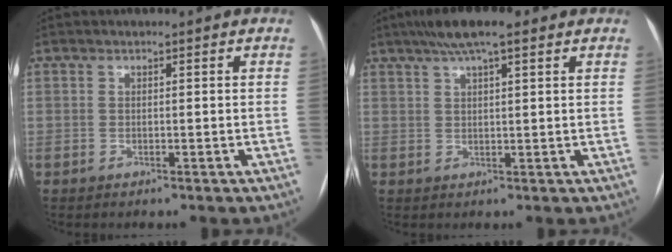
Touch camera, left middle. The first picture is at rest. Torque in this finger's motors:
{"motor_torque": [0.56, -0.53, 0.12, 0.02]}